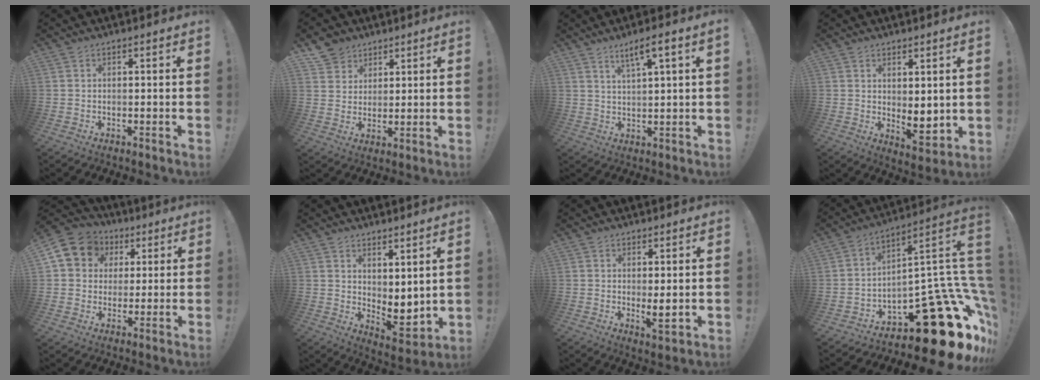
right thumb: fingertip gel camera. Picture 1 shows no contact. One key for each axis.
{"total": 7.2, "fx": 4.8, "fy": 5.3, "fz": 0.8, "tx": -0.017, "ty": -0.036, "tz": 0.097}
{"total": 5.5, "fx": 3.2, "fy": 0.2, "fz": 4.4, "tx": -0.079, "ty": -0.013, "tz": 0.051}
{"total": 6.3, "fx": 1.2, "fy": 3.8, "fz": 4.9, "tx": -0.055, "ty": -0.018, "tz": 0.031}
{"total": 10.0, "fx": 3.3, "fy": 8.9, "fz": 3.4, "tx": -0.045, "ty": -0.014, "tz": 0.067}
{"total": 5.5, "fx": 2.3, "fy": 3.5, "fz": 3.5, "tx": -0.031, "ty": -0.035, "tz": 0.051}
{"total": 4.7, "fx": 0.7, "fy": 1.2, "fz": 4.5, "tx": -0.054, "ty": -0.016, "tz": 0.013}
{"total": 24.4, "fx": -12.5, "fy": 8.8, "fz": 19.0, "tx": -0.205, "ty": 0.048, "tz": -0.193}